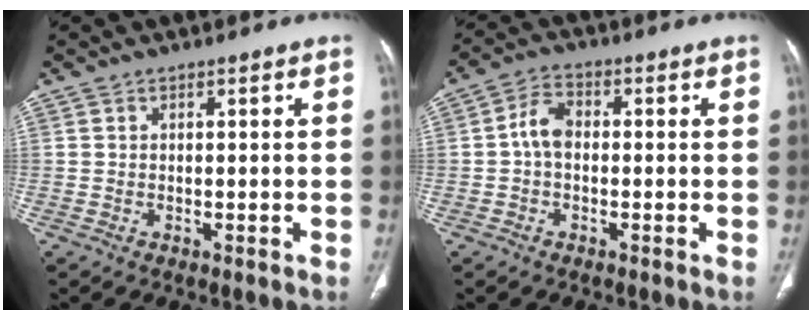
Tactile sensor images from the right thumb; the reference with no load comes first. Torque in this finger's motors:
{"motor_torque": [0.32, 1.59, 0.46, -0.28, 0.05]}